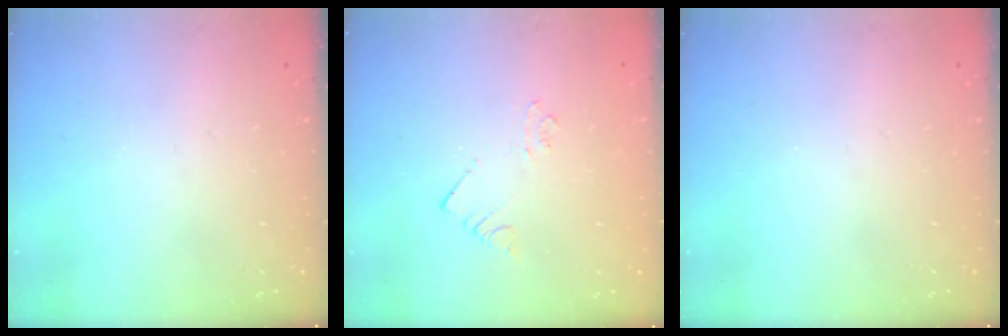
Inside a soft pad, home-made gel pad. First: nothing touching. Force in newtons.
{"total": 2.2, "press": 2.2, "slide": 0.1}
{"total": 0.0}